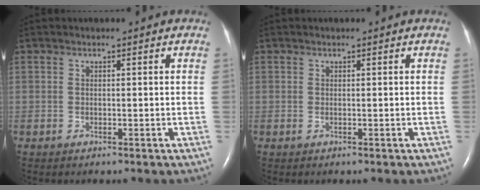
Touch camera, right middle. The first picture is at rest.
{"total": 0.0}